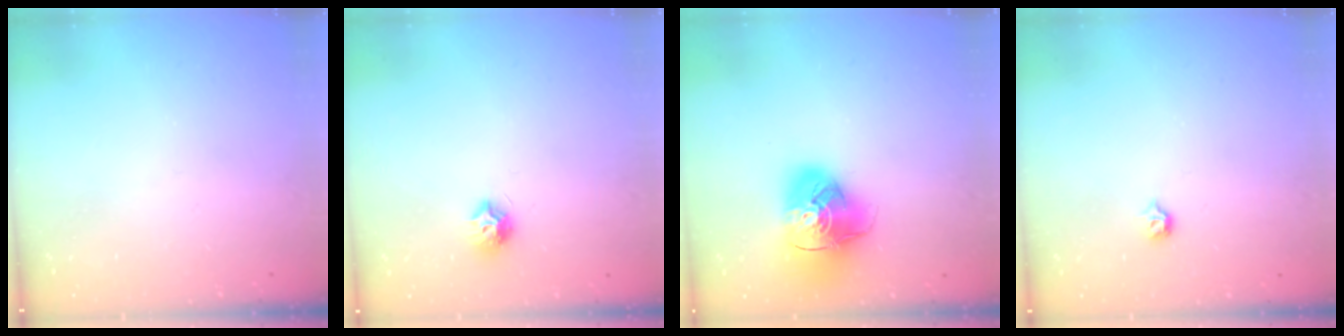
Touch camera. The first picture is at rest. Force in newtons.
{"total": 7.5, "press": 7.5, "slide": 0.1}
{"total": 14.9, "press": 14.8, "slide": 1.9}
{"total": 4.0, "press": 4.0, "slide": 0.8}